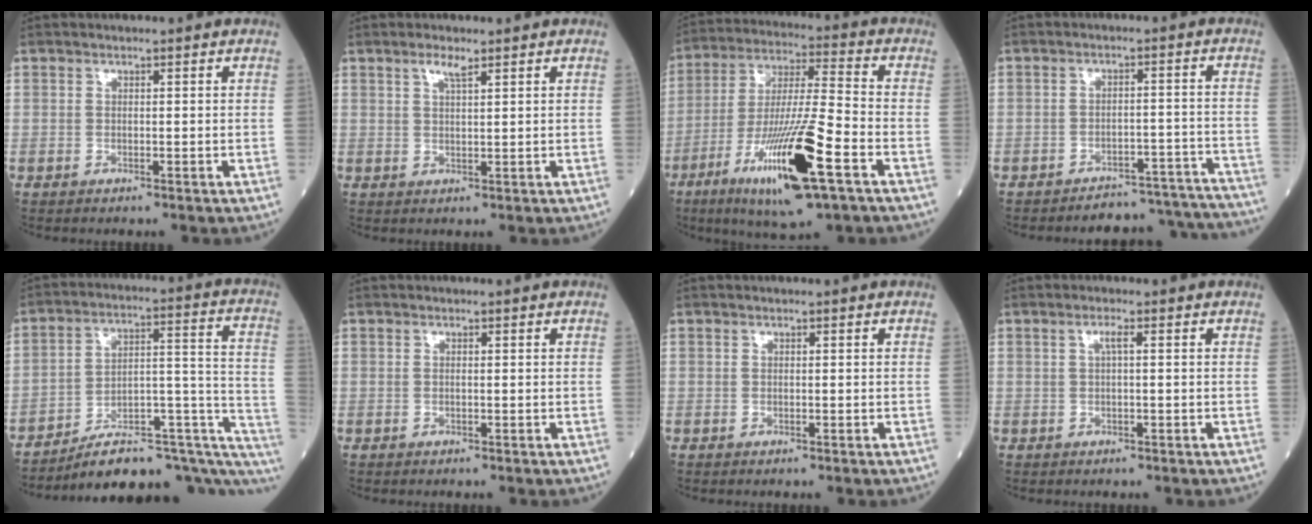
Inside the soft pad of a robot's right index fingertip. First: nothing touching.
{"total": 2.2, "force": [1.5, 0.2, 1.6], "torque": [-0.035, 0.001, 0.029]}
{"total": 18.1, "force": [-8.2, 1.2, 16.2], "torque": [-0.315, -0.032, -0.143]}
{"total": 13.9, "force": [-13.8, 2.1, 0.3], "torque": [0.029, 0.037, -0.165]}
{"total": 19.9, "force": [-14.9, 5.6, 11.9], "torque": [-0.089, 0.074, -0.203]}
{"total": 0.0}
{"total": 0.0}
{"total": 1.3, "force": [0.2, 0.0, 1.3], "torque": [-0.027, 0.003, 0.003]}